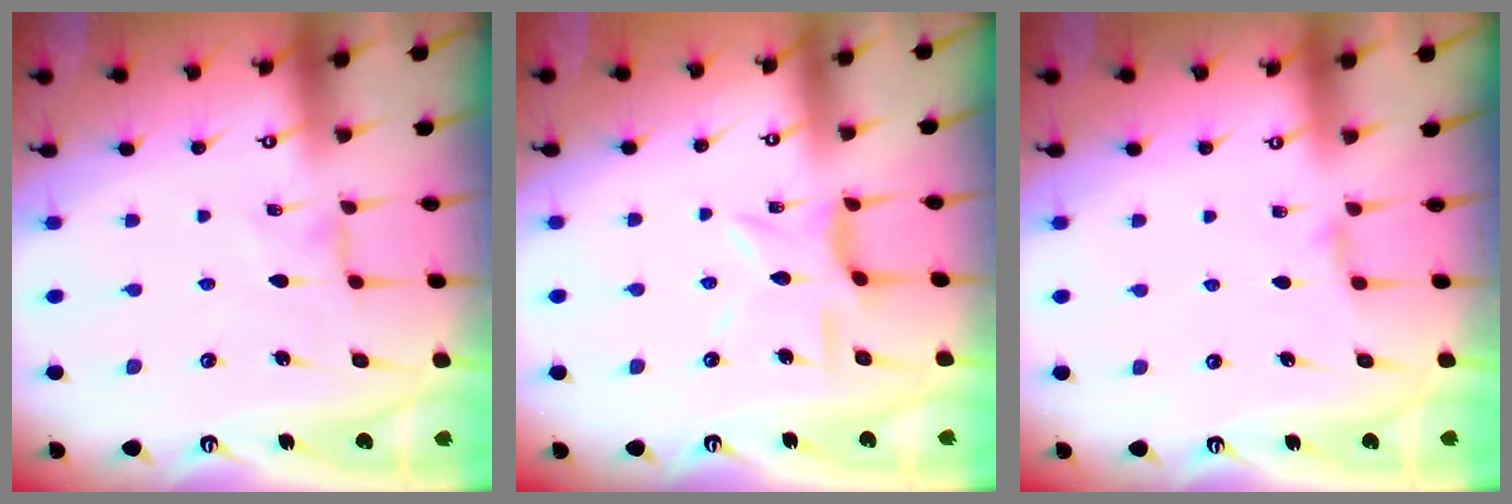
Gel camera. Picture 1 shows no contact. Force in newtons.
{"total": 7.2, "press": 7.2, "slide": 0.6}
{"total": 2.4, "press": 2.4, "slide": 0.5}